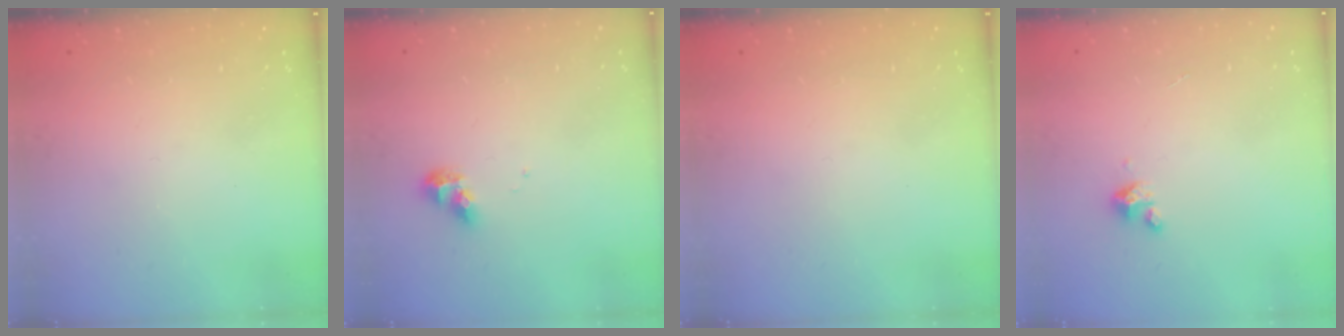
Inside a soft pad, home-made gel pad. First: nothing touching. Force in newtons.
{"total": 7.7, "press": 7.7, "slide": 0.6}
{"total": 0.0}
{"total": 4.4, "press": 4.4, "slide": 0.3}